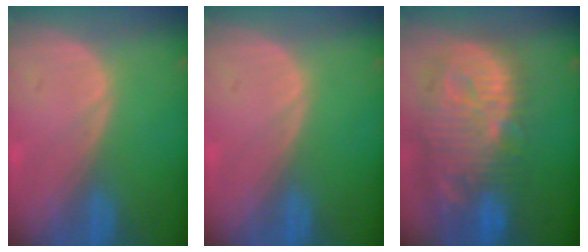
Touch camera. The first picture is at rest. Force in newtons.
{"total": 0.0}
{"total": 14.0, "press": 12.2, "slide": 6.8}